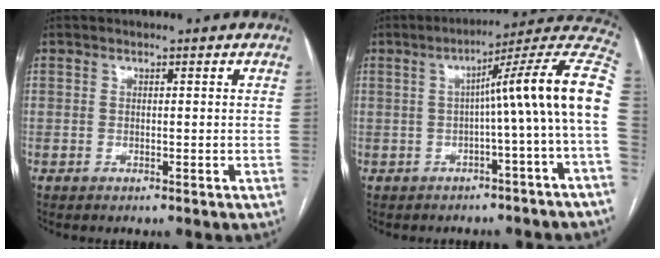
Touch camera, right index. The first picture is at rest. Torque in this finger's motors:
{"motor_torque": [1.20, -0.19, 0.49, 0.13]}